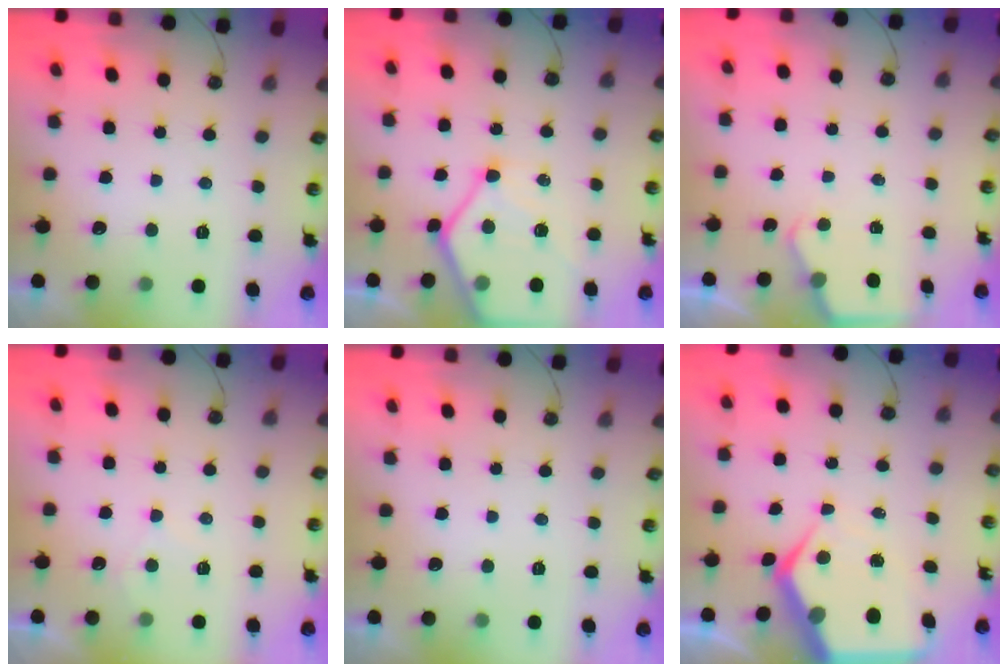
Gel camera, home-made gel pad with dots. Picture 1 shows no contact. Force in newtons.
{"total": 14.1, "press": 14.0, "slide": 1.5}
{"total": 2.9, "press": 2.8, "slide": 0.4}
{"total": 4.8, "press": 4.8, "slide": 0.6}
{"total": 0.0}
{"total": 10.0, "press": 9.9, "slide": 0.9}